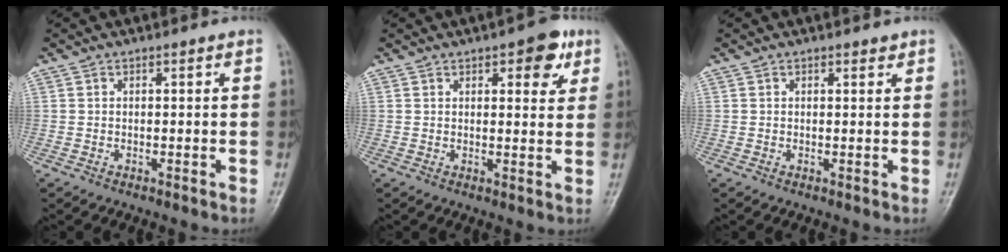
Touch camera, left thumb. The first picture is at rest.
{"total": 6.3, "force": [3.2, 2.8, 4.7], "torque": [-0.036, -0.010, 0.033]}
{"total": 0.8, "force": [0.7, 0.4, 0.4], "torque": [-0.003, -0.005, 0.007]}